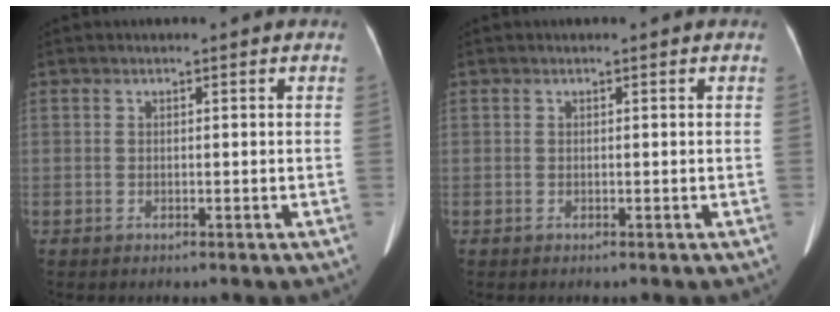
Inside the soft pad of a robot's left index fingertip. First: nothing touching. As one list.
[{"total": 0.0}]